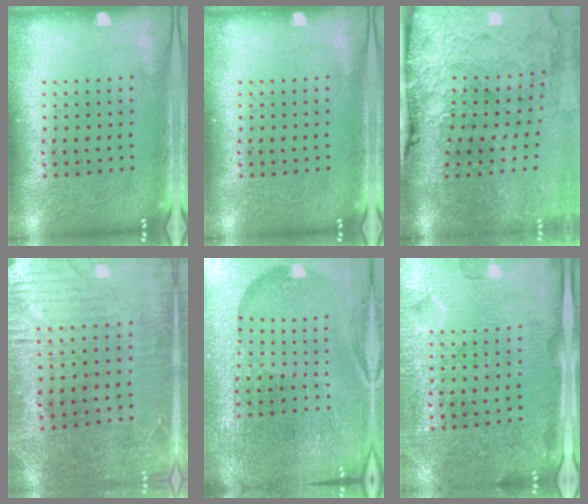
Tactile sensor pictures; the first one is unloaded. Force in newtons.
{"total": 0.0}
{"total": 4.9, "press": 3.9, "slide": 3.1}
{"total": 1.4, "press": 1.3, "slide": 0.5}
{"total": 5.5, "press": 5.0, "slide": 2.3}
{"total": 4.3, "press": 4.0, "slide": 1.5}